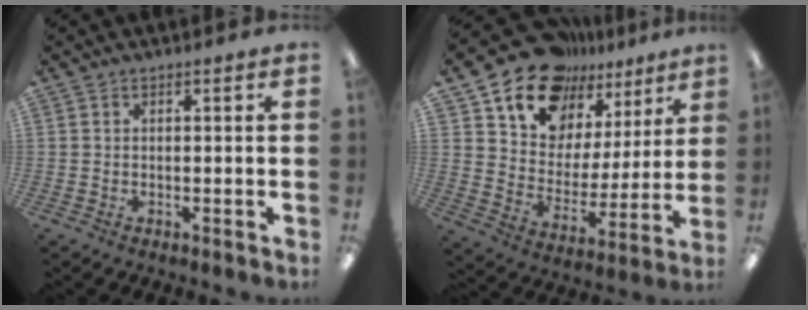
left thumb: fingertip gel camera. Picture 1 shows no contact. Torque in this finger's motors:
{"motor_torque": [0.38, 0.40, 1.35, -1.42, 0.22]}